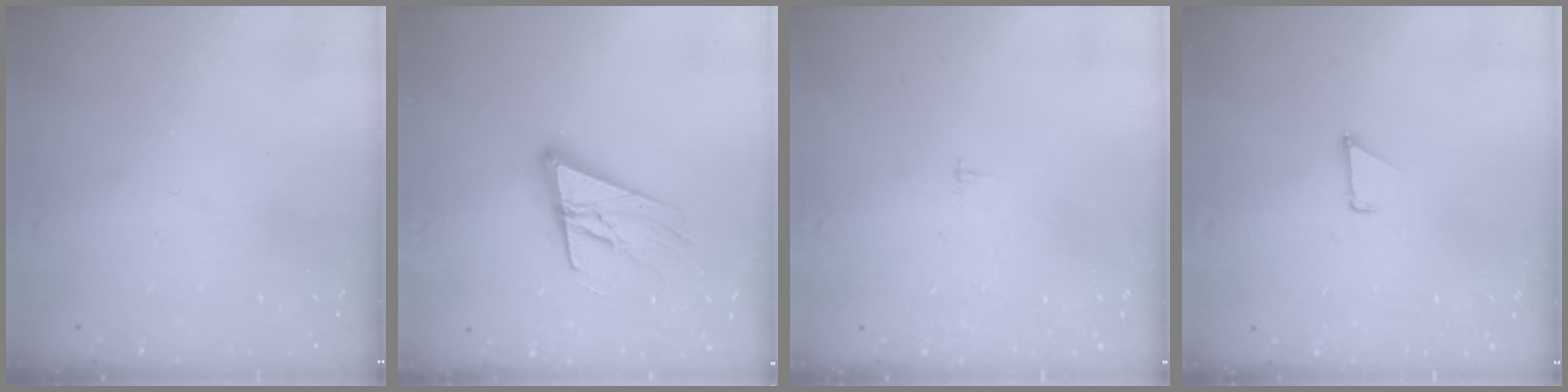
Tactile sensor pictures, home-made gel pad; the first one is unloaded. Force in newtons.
{"total": 17.0, "press": 16.5, "slide": 4.2}
{"total": 2.1, "press": 2.1, "slide": 0.2}
{"total": 0.9, "press": 0.9, "slide": 0.1}